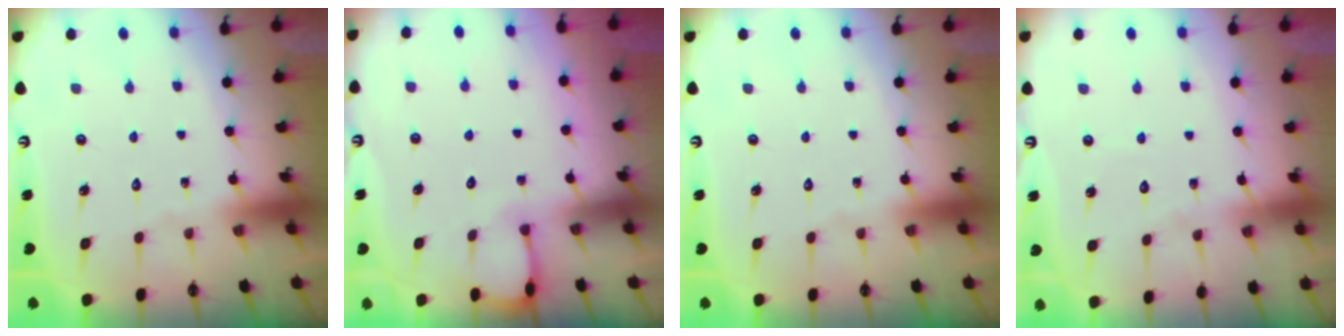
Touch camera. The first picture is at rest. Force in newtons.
{"total": 3.6, "press": 3.6, "slide": 0.4}
{"total": 0.0}
{"total": 3.6, "press": 3.6, "slide": 0.4}